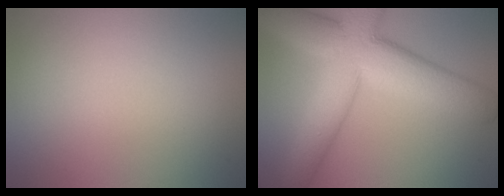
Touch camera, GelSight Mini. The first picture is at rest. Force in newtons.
{"total": 10.3, "press": 10.3, "slide": 0.5}